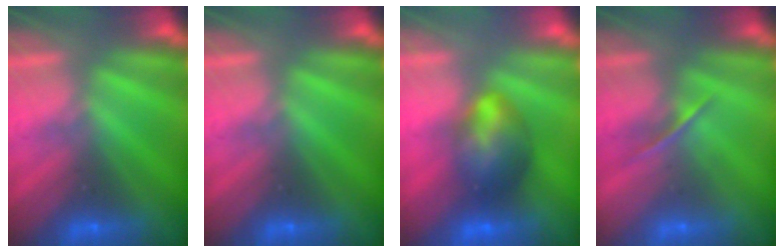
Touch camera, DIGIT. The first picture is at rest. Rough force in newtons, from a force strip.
{"total": 0.0}
{"total": 7.0}
{"total": 1.4}